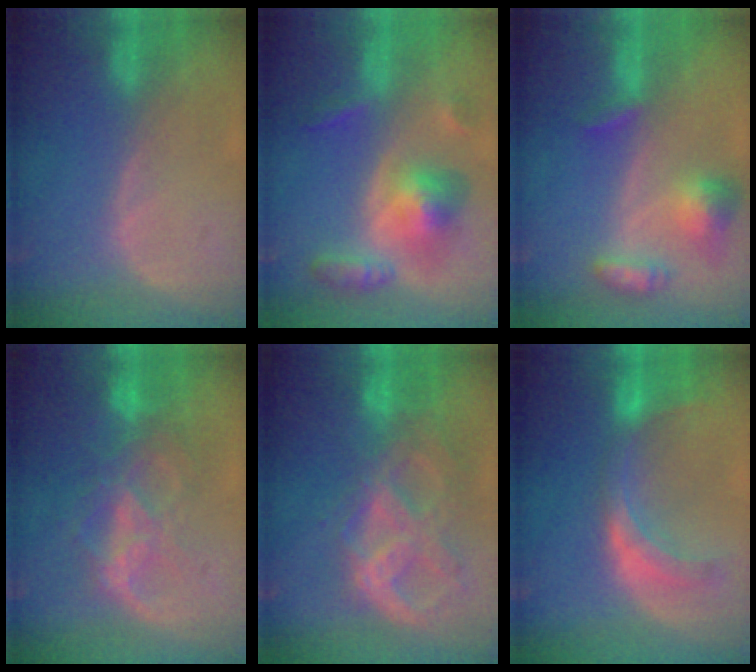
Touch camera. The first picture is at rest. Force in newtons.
{"total": 7.8, "press": 7.8, "slide": 0.5}
{"total": 7.0, "press": 6.6, "slide": 2.5}
{"total": 8.7, "press": 7.5, "slide": 4.3}
{"total": 10.8, "press": 9.1, "slide": 5.7}
{"total": 7.5, "press": 6.8, "slide": 3.2}